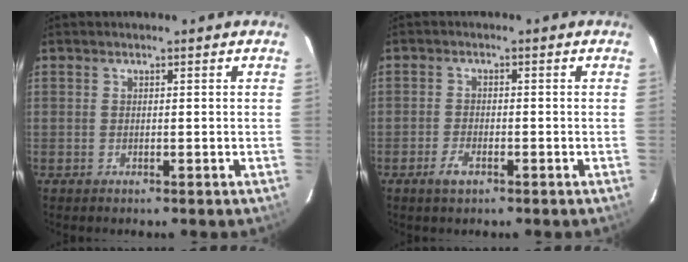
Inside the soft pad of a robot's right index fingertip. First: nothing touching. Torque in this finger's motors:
{"motor_torque": [0.09, -0.06, 0.18, 0.04]}